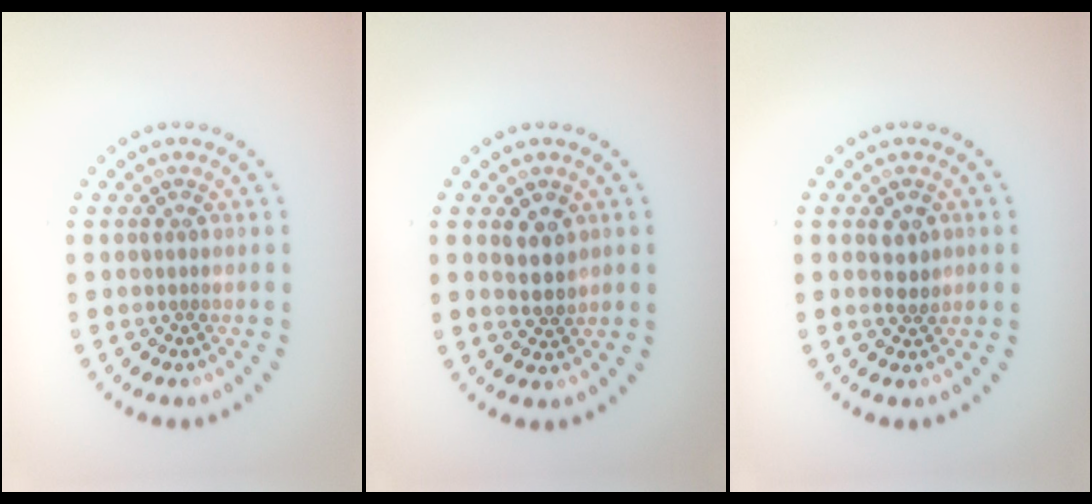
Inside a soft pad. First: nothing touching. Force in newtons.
{"total": 2.5, "press": 2.3, "slide": 0.9}
{"total": 1.8, "press": 1.7, "slide": 0.6}